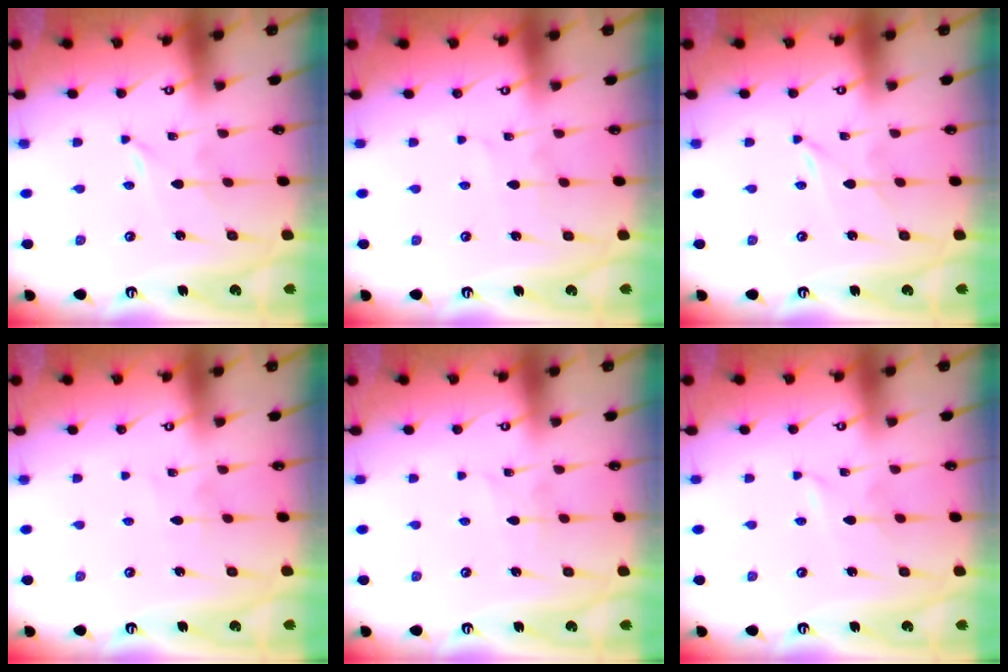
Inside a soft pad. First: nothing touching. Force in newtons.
{"total": 2.7, "press": 2.7, "slide": 0.3}
{"total": 0.6, "press": 0.5, "slide": 0.1}
{"total": 3.2, "press": 3.2, "slide": 0.4}
{"total": 2.0, "press": 2.0, "slide": 0.2}
{"total": 2.3, "press": 2.3, "slide": 0.2}